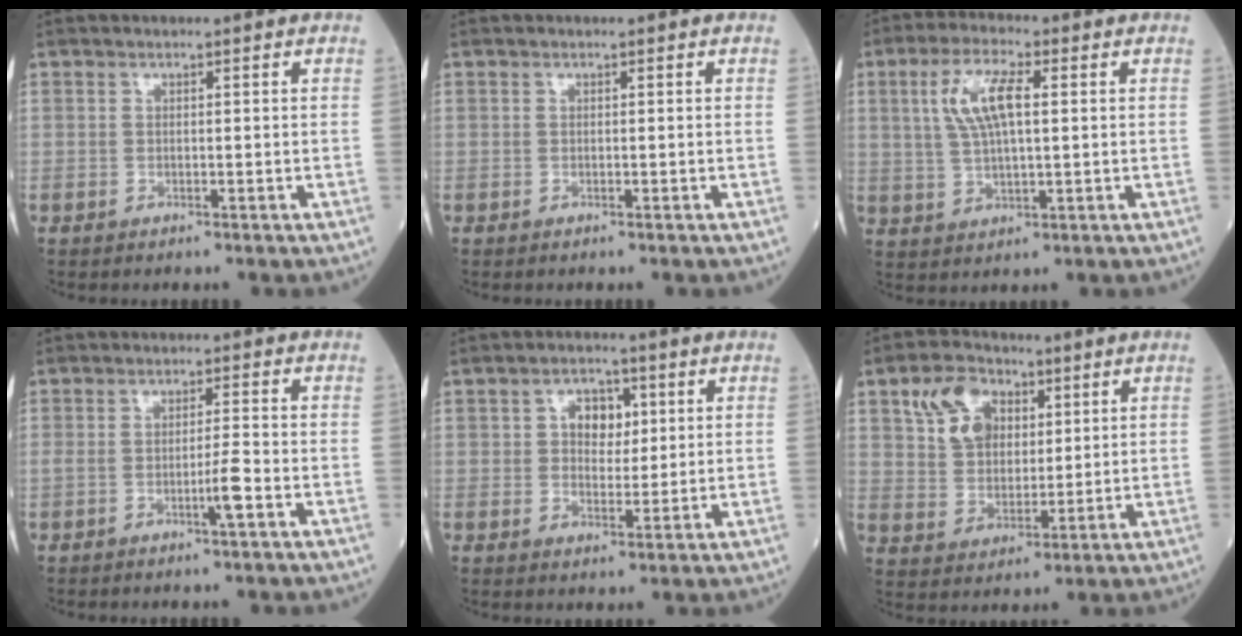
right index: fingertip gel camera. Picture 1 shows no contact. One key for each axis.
{"total": 0.0}
{"total": 8.0, "fx": 2.0, "fy": 2.2, "fz": 7.5, "tx": -0.158, "ty": 0.011, "tz": 0.041}
{"total": 3.0, "fx": -1.2, "fy": -0.2, "fz": 2.7, "tx": -0.050, "ty": -0.002, "tz": -0.019}
{"total": 4.9, "fx": 1.4, "fy": 3.2, "fz": 3.5, "tx": -0.053, "ty": 0.011, "tz": 0.024}
{"total": 9.2, "fx": 4.2, "fy": 6.3, "fz": 5.2, "tx": -0.113, "ty": 0.027, "tz": 0.084}